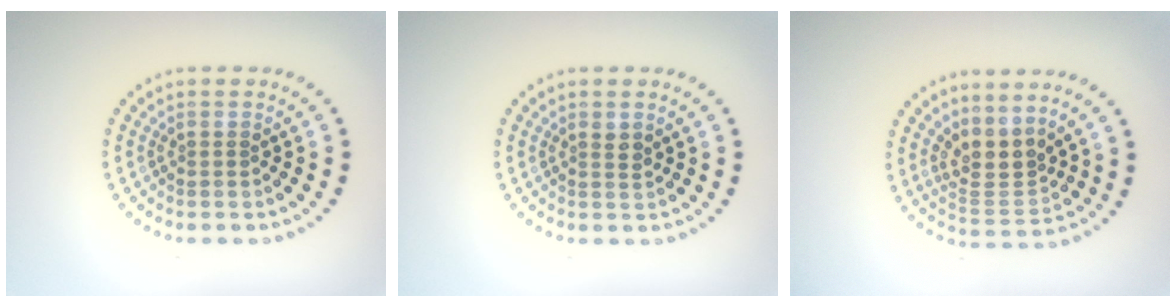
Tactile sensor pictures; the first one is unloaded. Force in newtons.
{"total": 1.0, "press": 0.8, "slide": 0.5}
{"total": 3.1, "press": 2.3, "slide": 2.1}